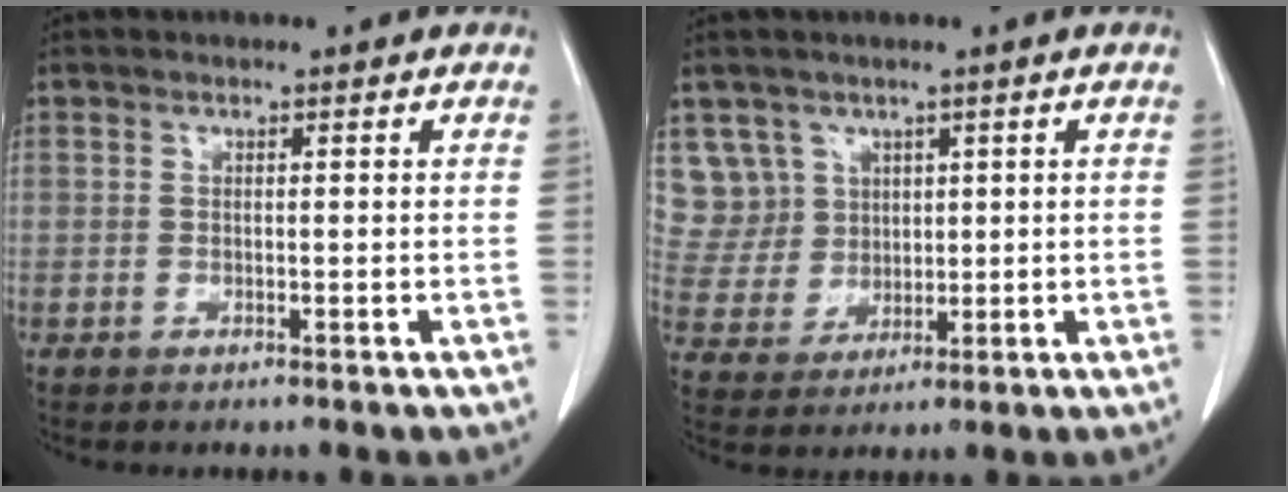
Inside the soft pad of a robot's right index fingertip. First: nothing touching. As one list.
[{"total": 7.2, "force": [3.7, 6.2, -0.3], "torque": [0.007, 0.017, 0.087]}]